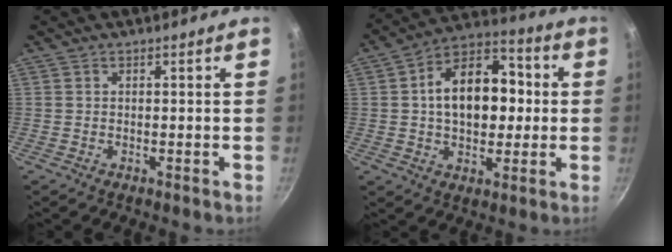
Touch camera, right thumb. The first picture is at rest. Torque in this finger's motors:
{"motor_torque": [-0.31, 0.82, 0.32, 0.40, 0.19]}